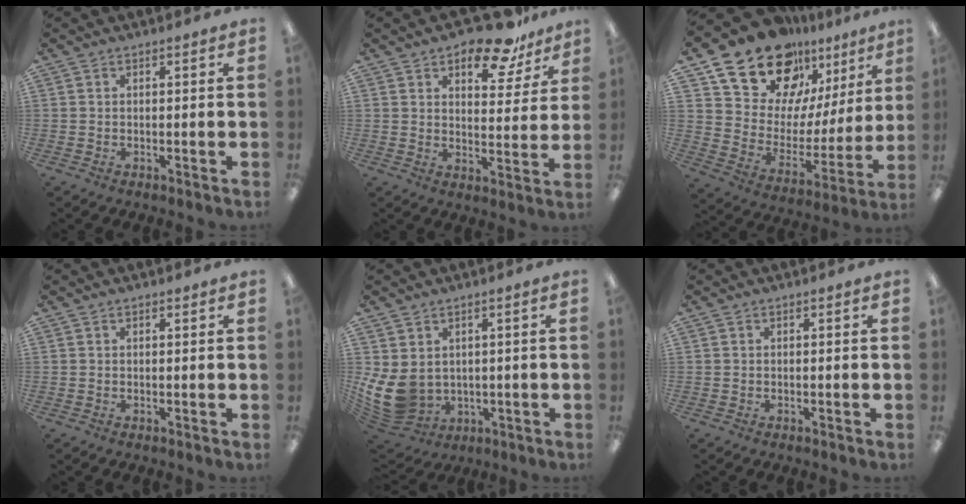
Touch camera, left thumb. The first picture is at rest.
{"total": 13.1, "force": [9.9, 5.7, 6.4], "torque": [-0.082, -0.058, 0.173]}
{"total": 19.8, "force": [15.8, 9.9, 6.6], "torque": [-0.138, -0.115, 0.287]}
{"total": 0.6, "force": [0.4, 0.3, 0.4], "torque": [-0.009, 0.003, 0.007]}
{"total": 9.4, "force": [0.9, 7.6, 5.5], "torque": [-0.141, -0.022, 0.025]}
{"total": 0.0}